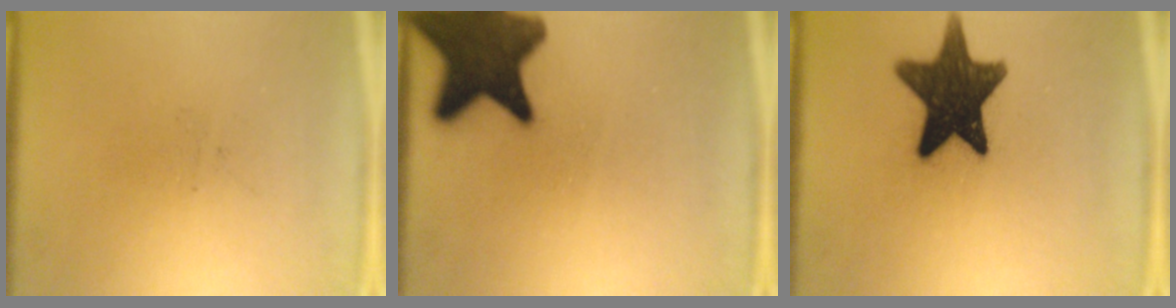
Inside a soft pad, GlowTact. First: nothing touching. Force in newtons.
{"total": 14.4}
{"total": 14.8}